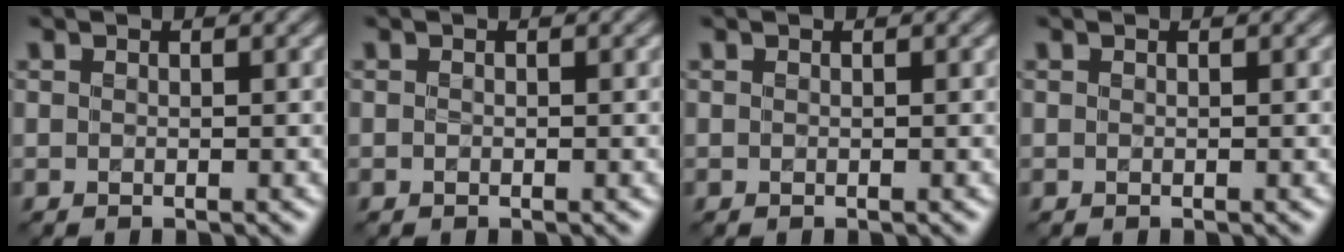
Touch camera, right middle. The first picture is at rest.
{"total": 0.0}
{"total": 0.0}
{"total": 0.0}